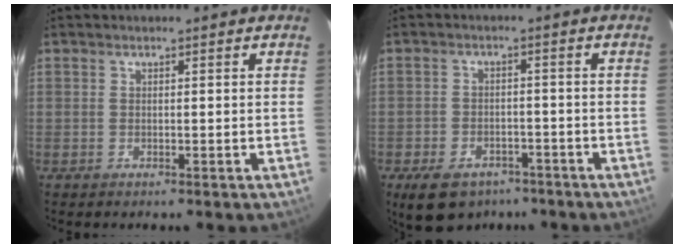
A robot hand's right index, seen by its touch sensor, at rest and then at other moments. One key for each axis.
{"total": 10.6, "fx": -7.0, "fy": 6.6, "fz": 4.4, "tx": -0.109, "ty": 0.004, "tz": -0.096}